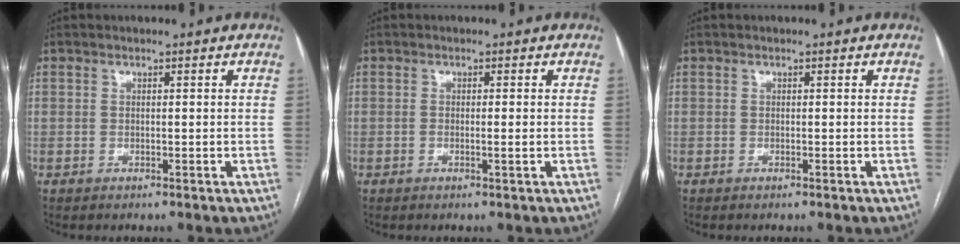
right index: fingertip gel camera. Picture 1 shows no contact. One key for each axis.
{"total": 1.1, "fx": -0.3, "fy": -0.1, "fz": 1.1, "tx": -0.021, "ty": -0.003, "tz": -0.005}
{"total": 0.0}